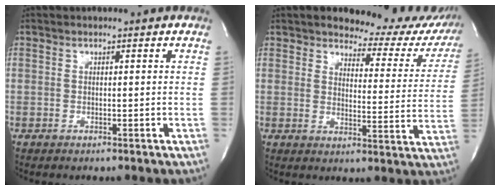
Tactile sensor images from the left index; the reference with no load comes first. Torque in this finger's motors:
{"motor_torque": [1.10, -1.04, 0.63, 0.08]}